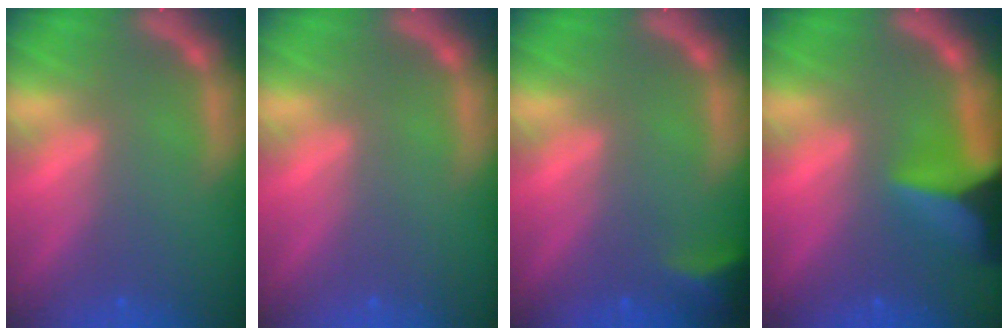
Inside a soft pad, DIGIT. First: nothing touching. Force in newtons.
{"total": 0.0}
{"total": 2.9}
{"total": 8.4}